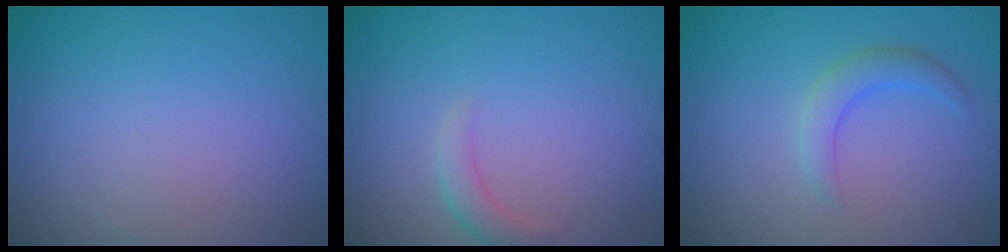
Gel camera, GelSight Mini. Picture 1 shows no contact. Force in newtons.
{"total": 1.7, "press": 1.7, "slide": 0.1}
{"total": 2.3, "press": 2.2, "slide": 0.2}